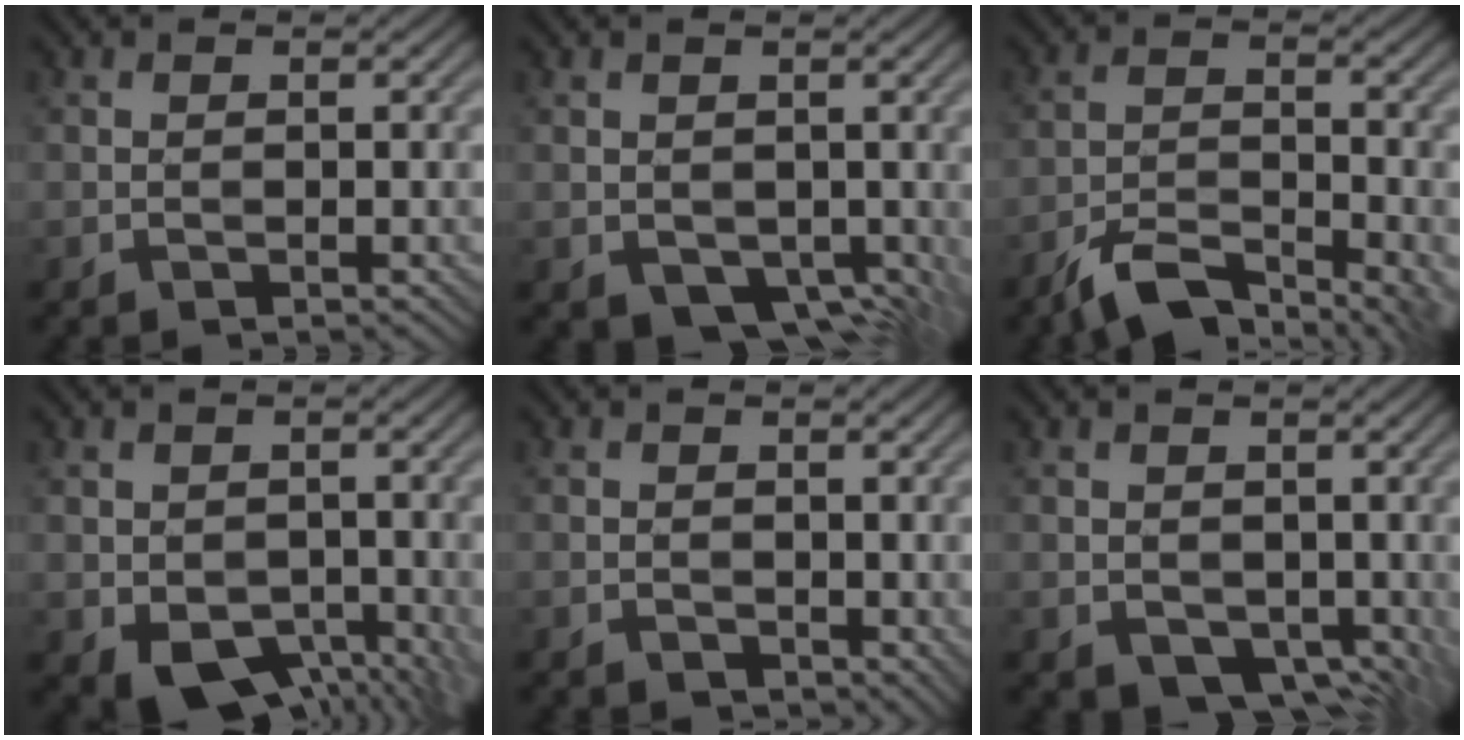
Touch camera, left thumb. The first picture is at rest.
{"total": 4.8, "force": [-0.4, 3.7, 3.1], "torque": [-0.067, -0.022, -0.005]}
{"total": 7.8, "force": [-6.0, 2.1, 4.5], "torque": [-0.077, -0.003, -0.114]}
{"total": 6.7, "force": [-1.7, 4.8, 4.3], "torque": [-0.084, -0.028, -0.021]}
{"total": 1.7, "force": [0.5, 1.3, 1.0], "torque": [-0.019, -0.008, 0.012]}
{"total": 5.6, "force": [0.1, 4.2, 3.7], "torque": [-0.075, -0.023, 0.005]}